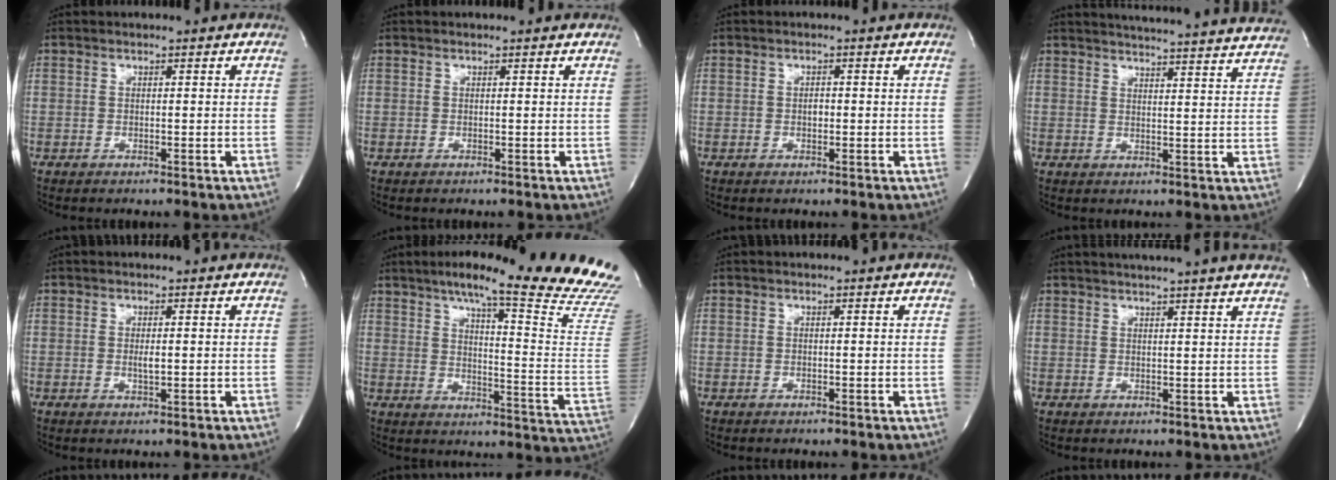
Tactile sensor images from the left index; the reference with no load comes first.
{"total": 0.7, "force": [0.7, 0.0, 0.1], "torque": [-0.008, -0.002, 0.004]}
{"total": 1.0, "force": [-0.1, 0.6, 0.8], "torque": [-0.014, 0.000, -0.002]}
{"total": 23.5, "force": [22.4, 0.4, 6.9], "torque": [-0.103, -0.053, 0.264]}
{"total": 1.2, "force": [0.0, 0.2, 1.2], "torque": [-0.025, -0.004, 0.001]}
{"total": 26.8, "force": [22.6, -1.1, 14.5], "torque": [-0.179, -0.097, 0.278]}
{"total": 0.0}
{"total": 10.3, "force": [9.2, -0.8, 4.4], "torque": [-0.066, 0.012, 0.100]}